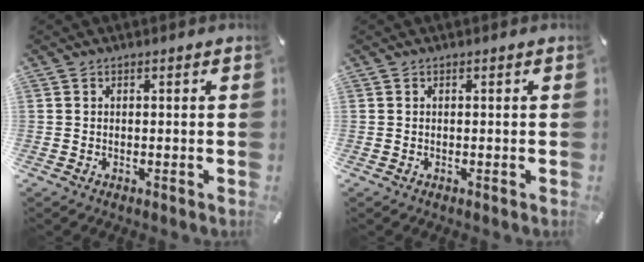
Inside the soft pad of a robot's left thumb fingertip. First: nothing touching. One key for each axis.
{"total": 0.0}